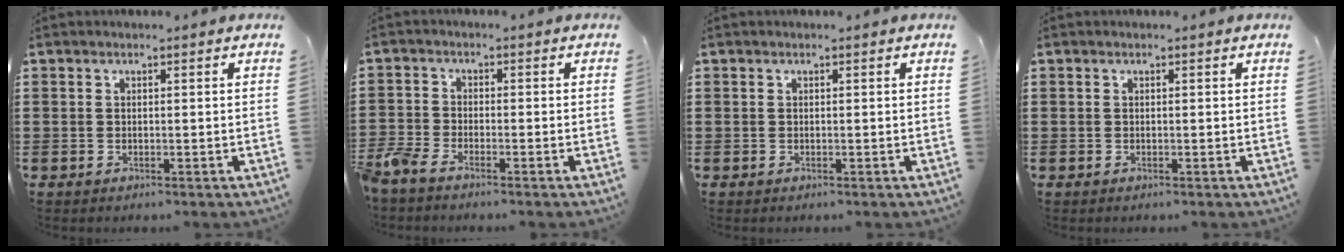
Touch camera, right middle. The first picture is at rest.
{"total": 3.1, "force": [-2.7, 0.8, 1.2], "torque": [-0.058, -0.009, -0.066]}
{"total": 0.0}
{"total": 0.0}